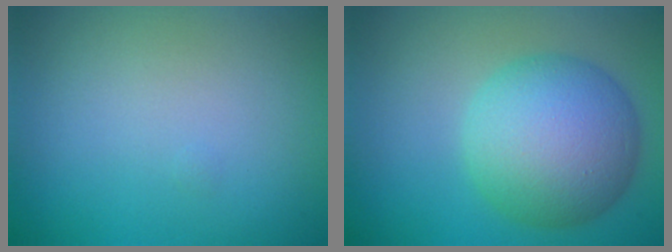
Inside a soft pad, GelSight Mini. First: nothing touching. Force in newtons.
{"total": 8.7, "press": 8.7, "slide": 0.2}